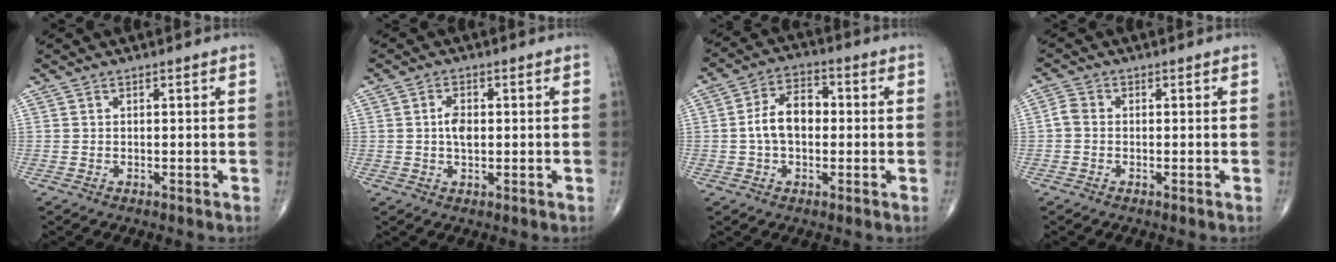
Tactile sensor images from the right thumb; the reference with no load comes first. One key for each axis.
{"total": 3.5, "fx": 0.2, "fy": 2.0, "fz": 2.8, "tx": -0.049, "ty": 0.001, "tz": 0.001}
{"total": 8.5, "fx": -0.2, "fy": 5.4, "fz": 6.6, "tx": -0.109, "ty": 0.026, "tz": -0.014}
{"total": 2.2, "fx": -0.4, "fy": 1.7, "fz": 1.4, "tx": -0.026, "ty": 0.004, "tz": -0.017}